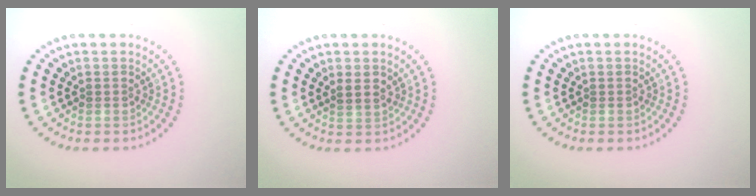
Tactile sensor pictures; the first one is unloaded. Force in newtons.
{"total": 1.0, "press": 0.8, "slide": 0.5}
{"total": 0.0}